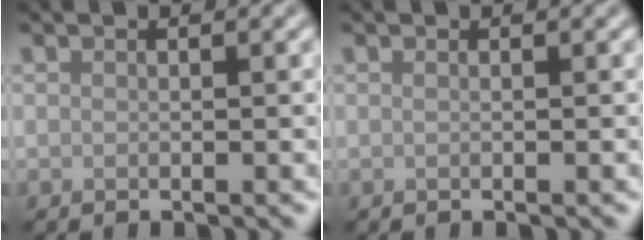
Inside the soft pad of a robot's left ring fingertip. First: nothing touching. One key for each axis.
{"total": 0.6, "fx": 0.2, "fy": 0.3, "fz": 0.5, "tx": -0.004, "ty": -0.001, "tz": -0.004}